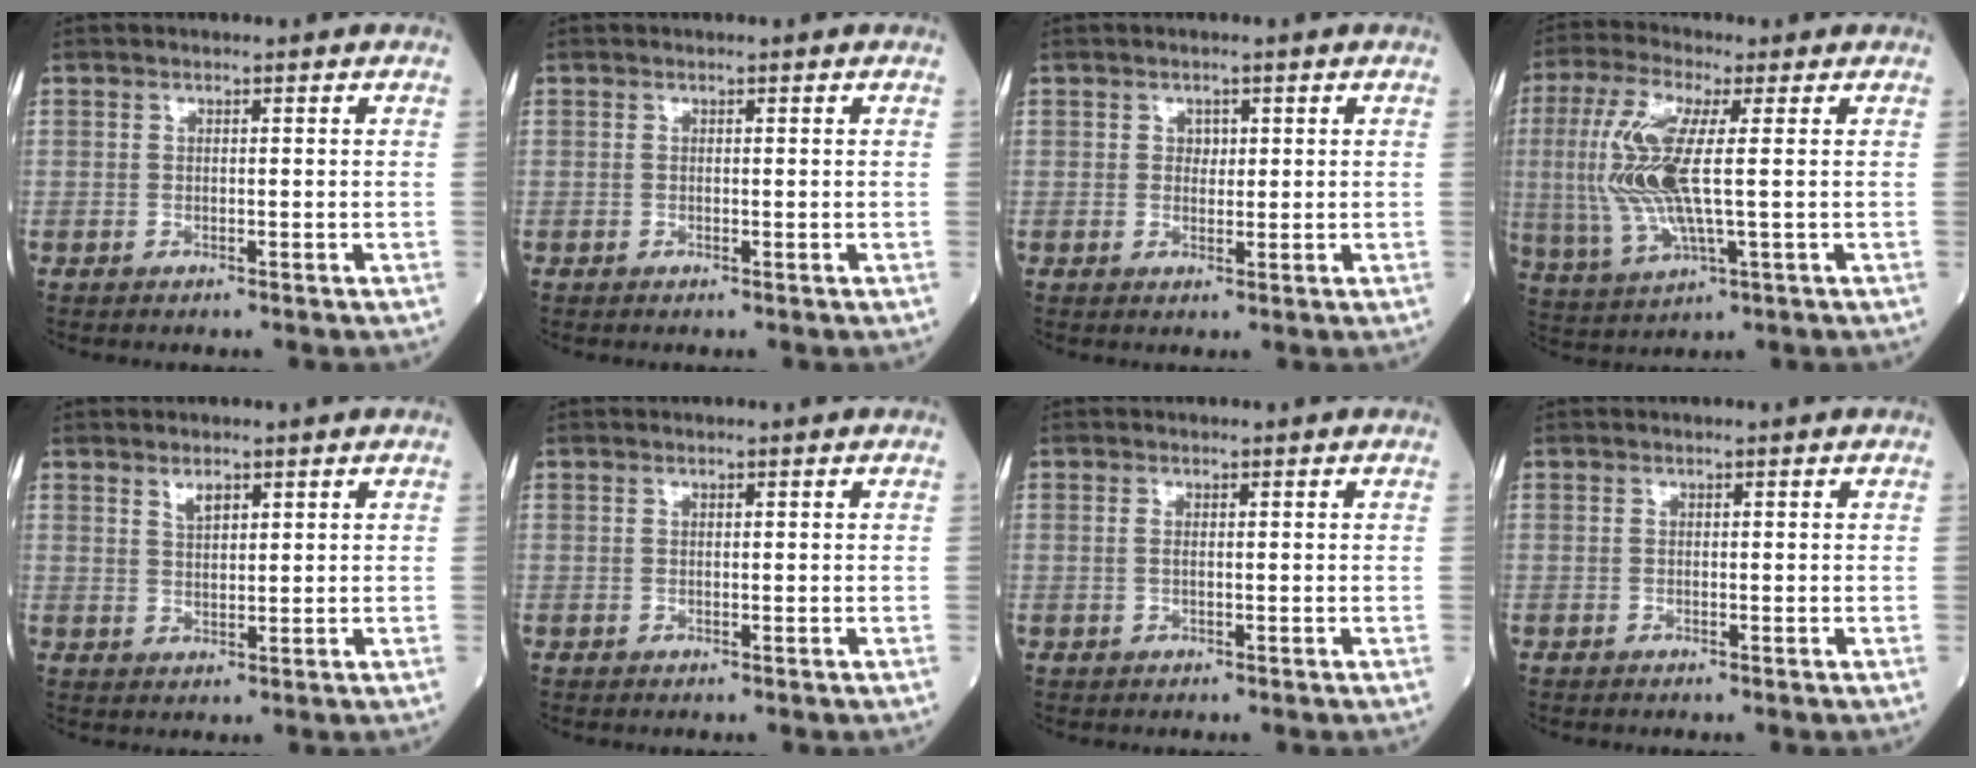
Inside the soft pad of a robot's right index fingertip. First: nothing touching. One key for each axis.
{"total": 0.0}
{"total": 1.5, "fx": 0.5, "fy": 1.1, "fz": 0.8, "tx": -0.009, "ty": -0.003, "tz": 0.007}
{"total": 11.7, "fx": 0.8, "fy": 2.2, "fz": 11.4, "tx": -0.269, "ty": 0.002, "tz": 0.015}
{"total": 2.4, "fx": 1.5, "fy": 0.8, "fz": 1.6, "tx": -0.033, "ty": 0.000, "tz": 0.033}
{"total": 0.0}
{"total": 0.6, "fx": 0.0, "fy": 0.2, "fz": 0.6, "tx": -0.015, "ty": -0.001, "tz": 0.000}
{"total": 0.0}